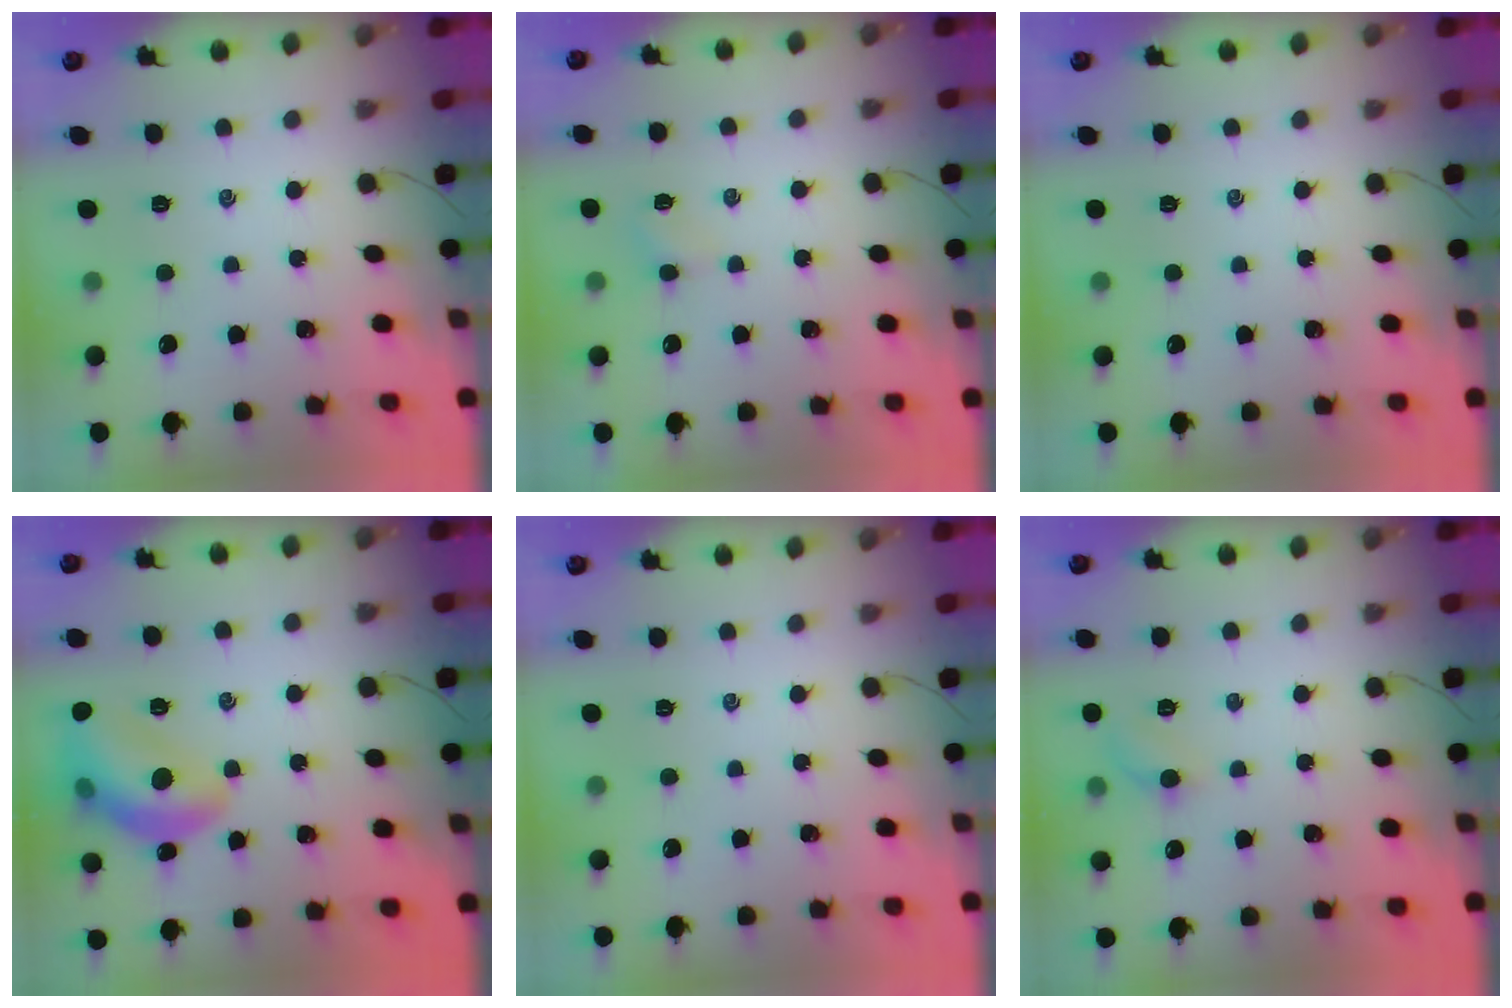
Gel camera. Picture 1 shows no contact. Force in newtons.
{"total": 2.6, "press": 2.5, "slide": 0.9}
{"total": 0.0}
{"total": 14.6, "press": 14.5, "slide": 1.5}
{"total": 0.0}
{"total": 5.2, "press": 5.1, "slide": 0.9}